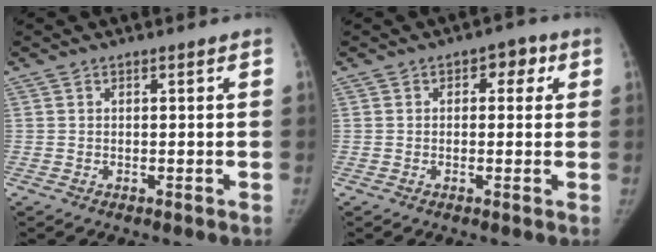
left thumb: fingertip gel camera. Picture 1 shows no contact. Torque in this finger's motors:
{"motor_torque": [-0.30, 0.17, 0.05, 0.48, -0.05]}